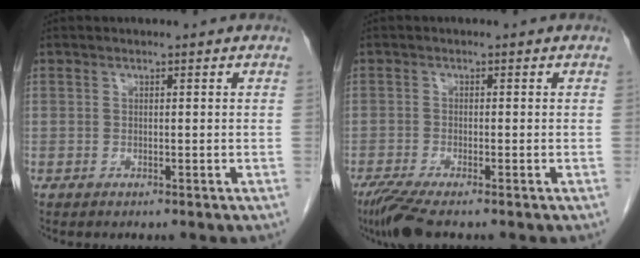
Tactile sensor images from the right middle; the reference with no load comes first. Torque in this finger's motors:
{"motor_torque": [0.82, -0.64, 0.04, 0.05]}